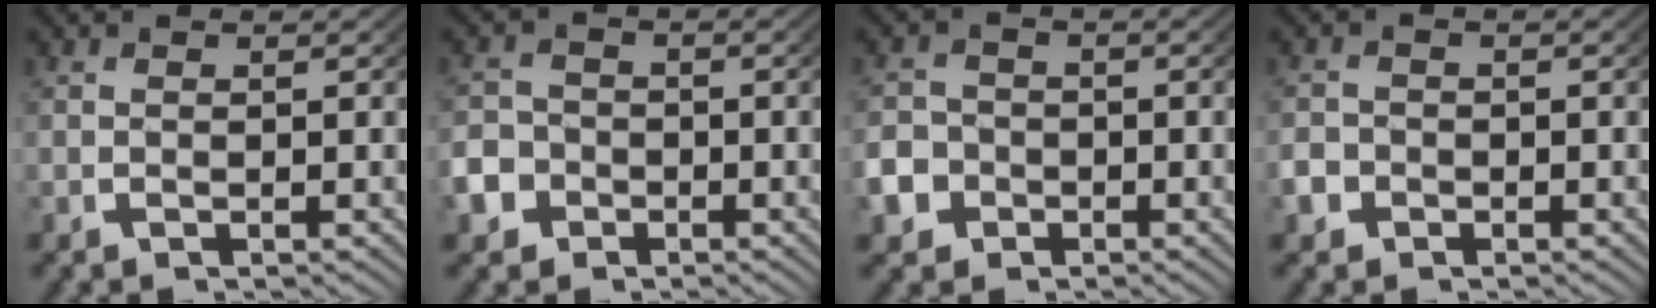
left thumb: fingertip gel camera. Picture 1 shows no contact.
{"total": 4.9, "force": [-2.3, 4.2, 0.9], "torque": [-0.032, -0.013, -0.041]}
{"total": 5.5, "force": [-2.3, 4.9, 1.2], "torque": [-0.037, -0.017, -0.040]}
{"total": 2.1, "force": [-1.1, 1.8, 0.4], "torque": [-0.014, -0.006, -0.021]}